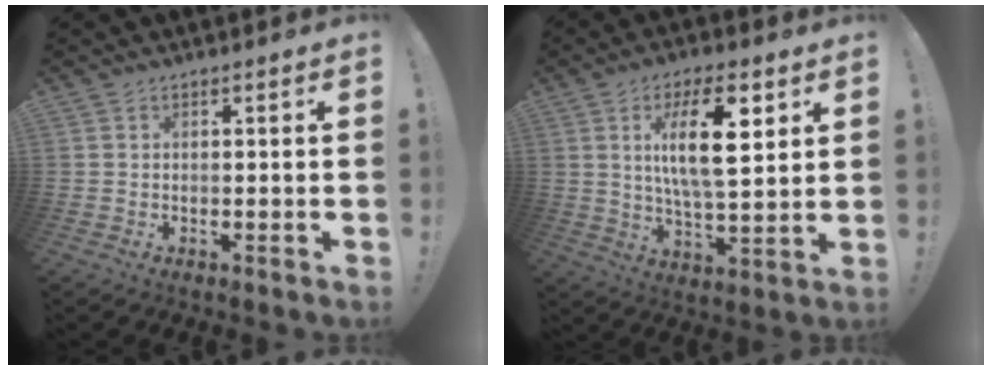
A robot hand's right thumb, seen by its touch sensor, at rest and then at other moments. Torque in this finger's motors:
{"motor_torque": [-0.33, 1.13, 0.60, -0.19, 0.15]}